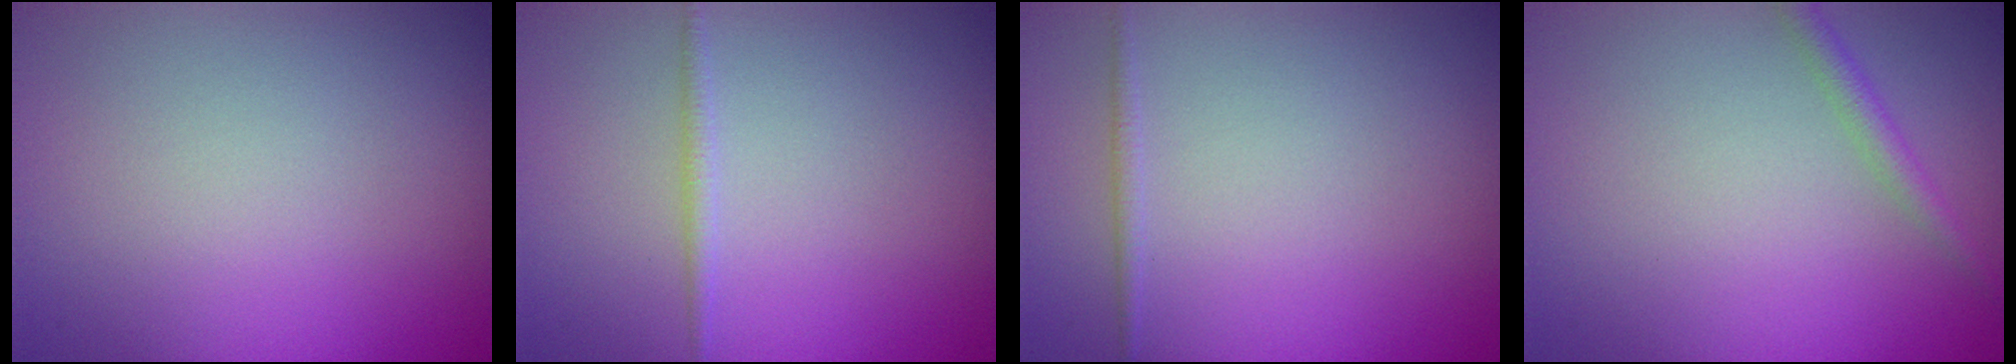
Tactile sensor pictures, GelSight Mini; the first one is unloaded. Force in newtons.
{"total": 0.9, "press": 0.9, "slide": 0.1}
{"total": 0.7, "press": 0.7, "slide": 0.0}
{"total": 1.5, "press": 1.5, "slide": 0.0}